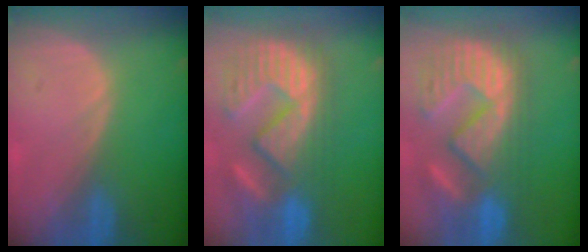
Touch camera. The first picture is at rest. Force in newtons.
{"total": 13.2, "press": 12.1, "slide": 5.4}
{"total": 13.2, "press": 12.1, "slide": 5.4}